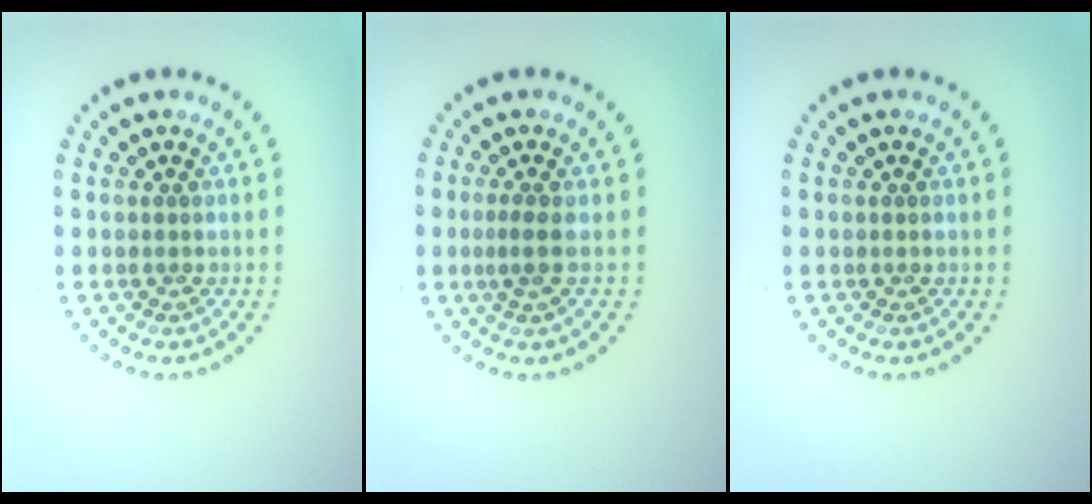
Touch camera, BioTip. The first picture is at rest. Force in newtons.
{"total": 1.6, "press": 1.2, "slide": 1.0}
{"total": 0.0}